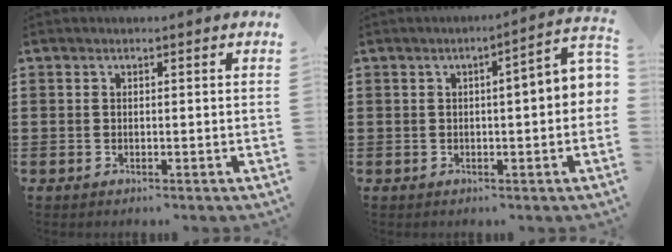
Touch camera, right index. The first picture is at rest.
{"total": 3.2, "force": [-0.3, 0.3, 3.2], "torque": [-0.049, -0.003, -0.011]}